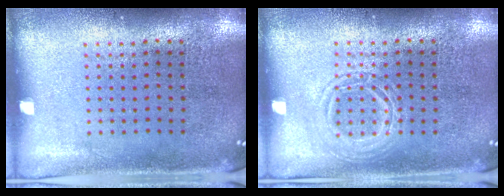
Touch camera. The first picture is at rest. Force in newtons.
{"total": 1.9, "press": 1.9, "slide": 0.2}